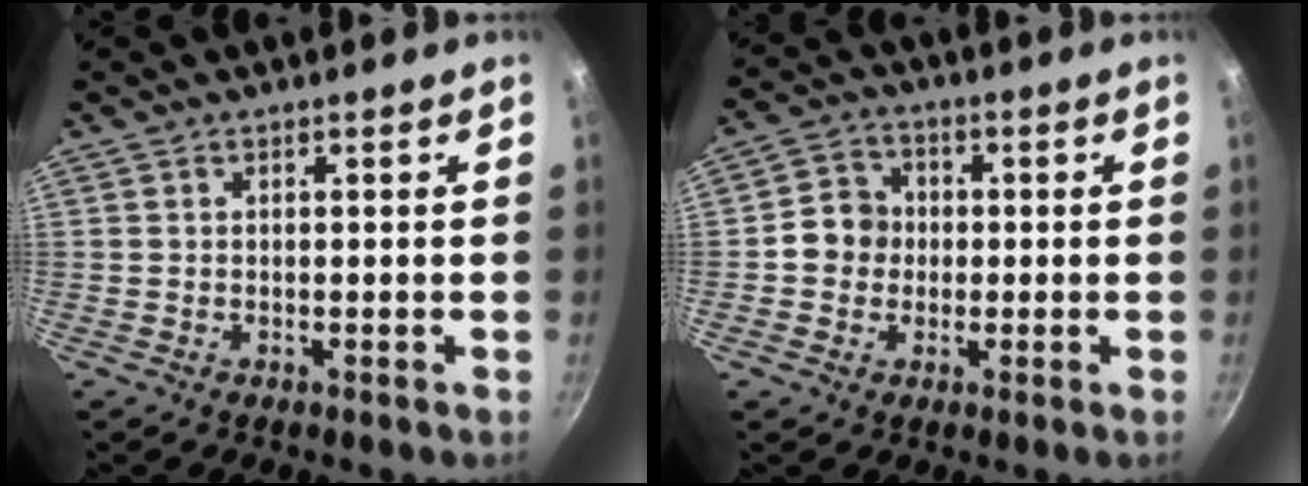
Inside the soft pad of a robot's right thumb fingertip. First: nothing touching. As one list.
[{"total": 6.7, "force": [-0.4, 6.2, 2.7], "torque": [-0.013, 0.015, -0.022]}]